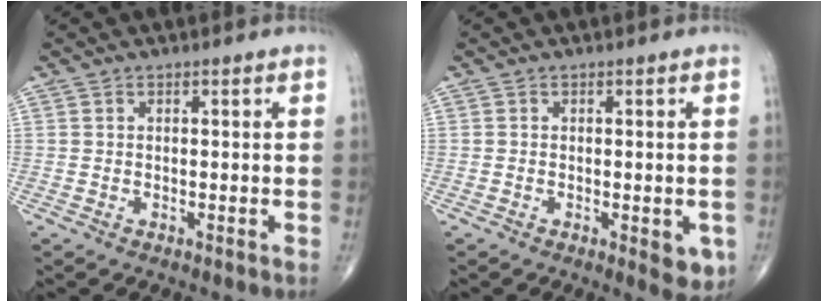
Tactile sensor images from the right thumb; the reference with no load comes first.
{"total": 4.4, "force": [-1.3, 1.8, 3.8], "torque": [-0.027, -0.004, -0.013]}